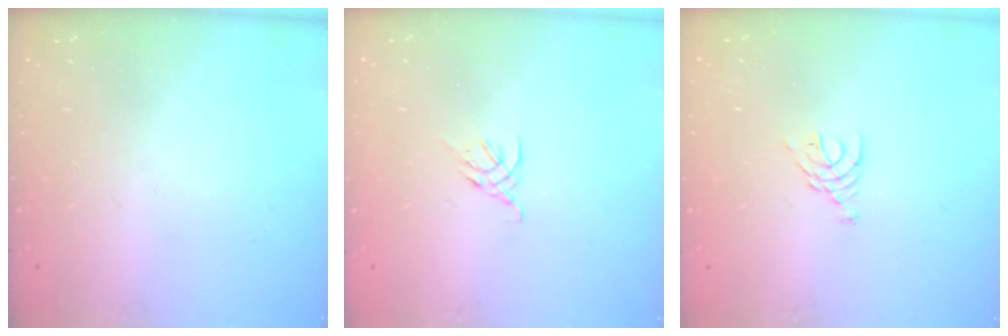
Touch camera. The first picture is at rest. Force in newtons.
{"total": 2.3, "press": 2.2, "slide": 0.6}
{"total": 6.6, "press": 6.5, "slide": 0.7}